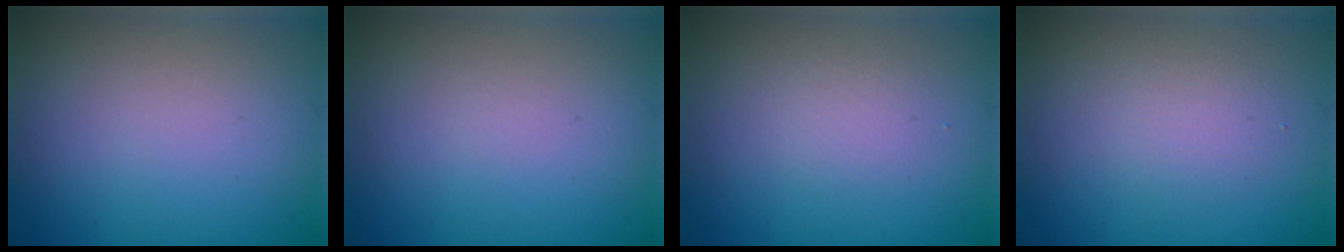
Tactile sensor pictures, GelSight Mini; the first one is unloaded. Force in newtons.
{"total": 0.0}
{"total": 1.3, "press": 1.3, "slide": 0.1}
{"total": 1.9, "press": 1.9, "slide": 0.1}